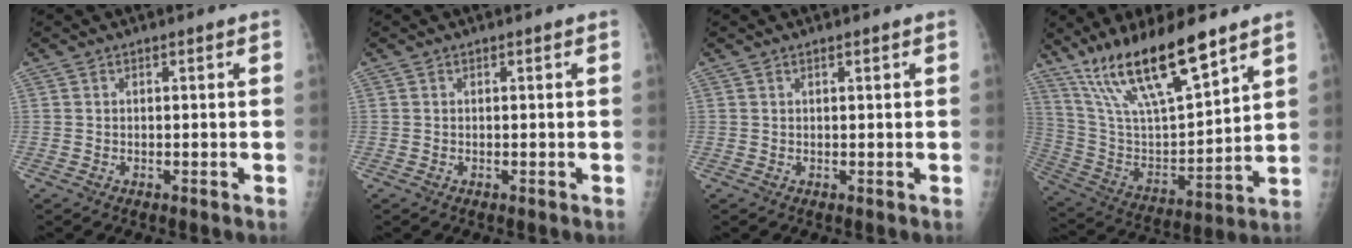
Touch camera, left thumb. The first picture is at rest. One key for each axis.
{"total": 0.0}
{"total": 0.5, "fx": 0.3, "fy": 0.2, "fz": 0.4, "tx": -0.007, "ty": -0.001, "tz": 0.004}
{"total": 20.8, "fx": 14.5, "fy": 5.0, "fz": 14.0, "tx": -0.236, "ty": -0.059, "tz": 0.278}